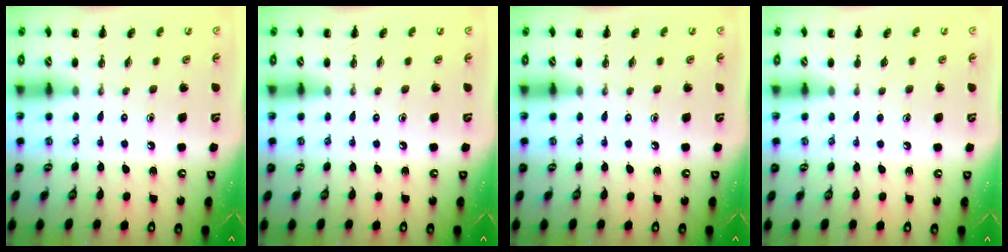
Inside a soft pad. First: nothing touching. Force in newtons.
{"total": 0.0}
{"total": 0.0}
{"total": 0.8, "press": 0.8, "slide": 0.1}